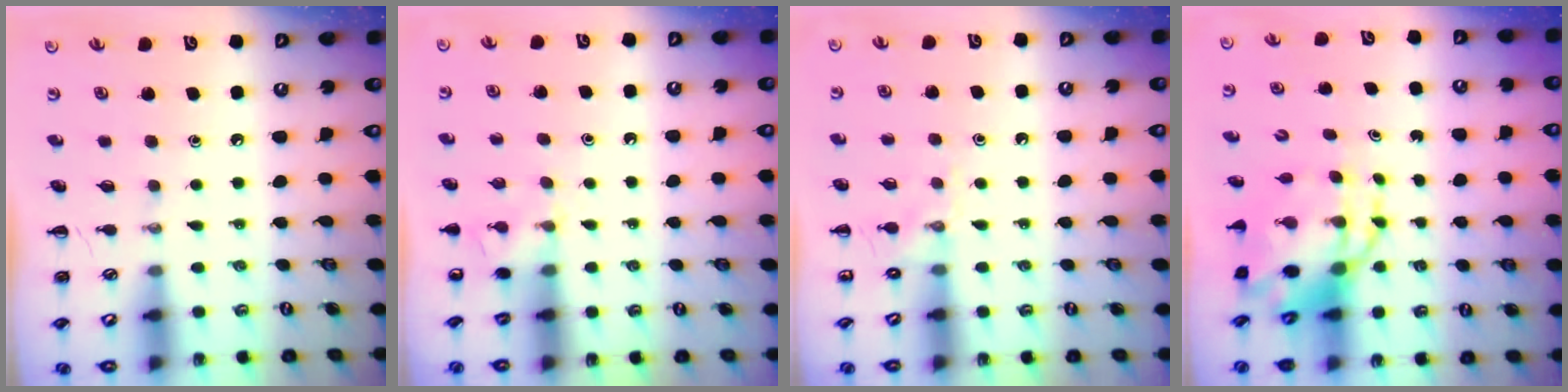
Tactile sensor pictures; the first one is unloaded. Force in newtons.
{"total": 5.3, "press": 5.0, "slide": 1.5}
{"total": 6.9, "press": 6.6, "slide": 1.8}
{"total": 7.8, "press": 7.5, "slide": 2.0}